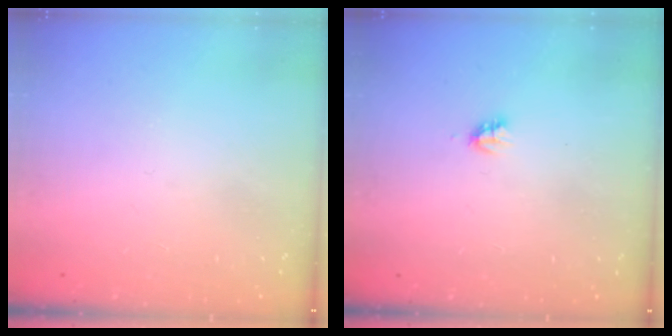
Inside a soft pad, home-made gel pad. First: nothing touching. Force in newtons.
{"total": 2.7, "press": 2.7, "slide": 0.2}